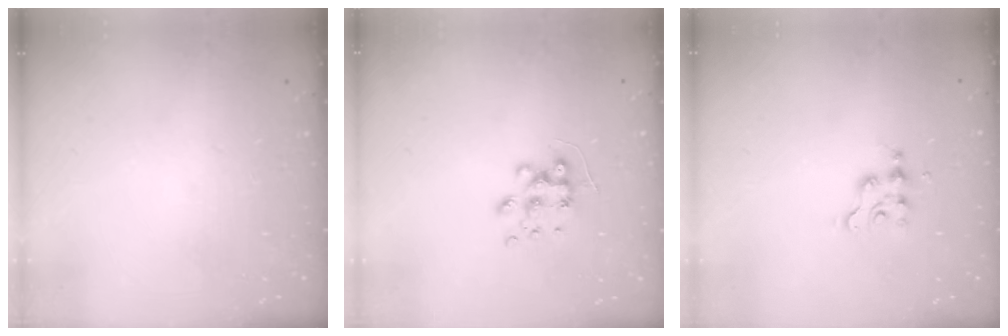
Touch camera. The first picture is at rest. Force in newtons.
{"total": 7.6, "press": 7.5, "slide": 0.8}
{"total": 2.9, "press": 2.9, "slide": 0.2}